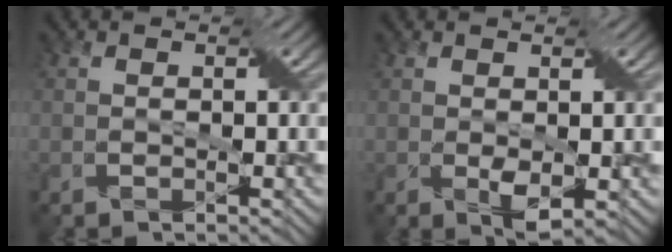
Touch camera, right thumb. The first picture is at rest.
{"total": 2.1, "force": [0.0, 1.0, 1.8], "torque": [-0.037, -0.006, 0.007]}